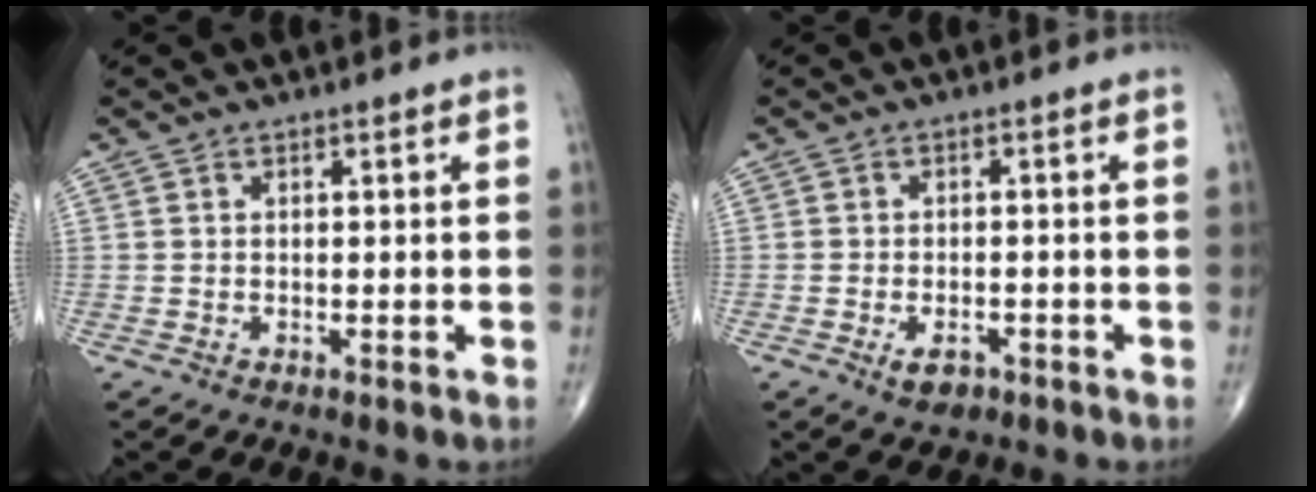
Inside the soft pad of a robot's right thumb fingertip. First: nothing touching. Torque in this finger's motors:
{"motor_torque": [-0.12, 0.12, 0.11, 0.26, 0.11]}